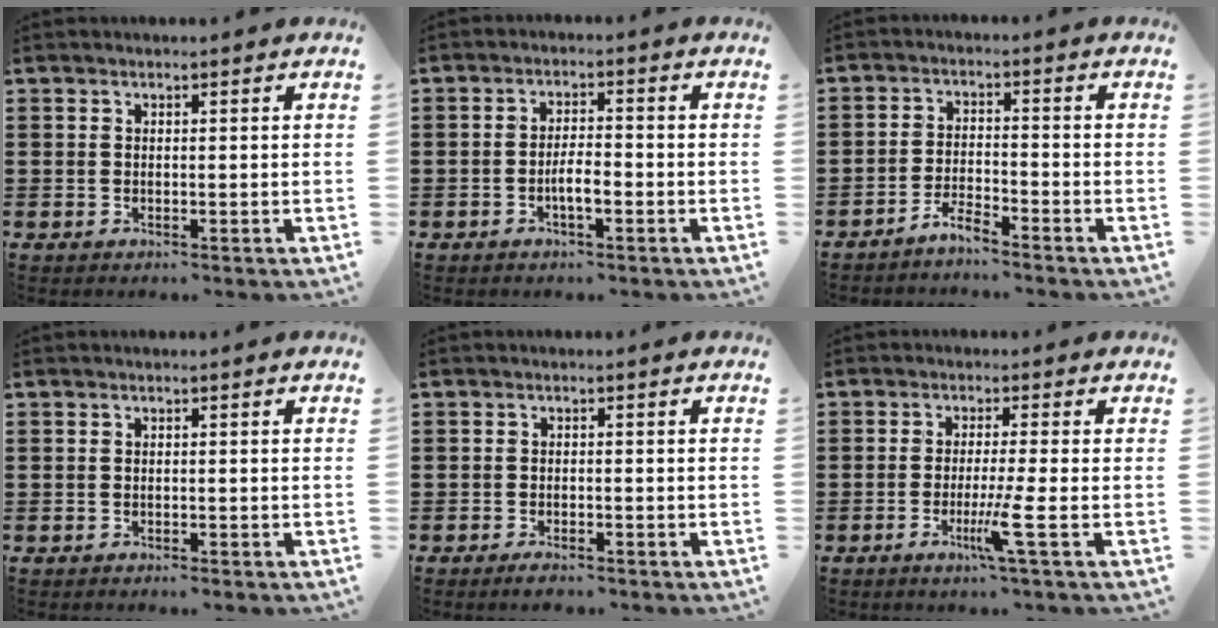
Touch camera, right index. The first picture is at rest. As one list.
[{"total": 3.4, "force": [-1.5, 0.9, 2.9], "torque": [-0.058, 0.002, -0.029]}, {"total": 3.1, "force": [-3.0, 0.0, 0.7], "torque": [-0.025, 0.003, -0.063]}, {"total": 0.6, "force": [-0.6, -0.1, 0.1], "torque": [-0.004, -0.003, -0.012]}, {"total": 1.5, "force": [-1.5, 0.2, 0.4], "torque": [-0.011, -0.001, -0.028]}, {"total": 5.8, "force": [-2.3, -0.8, 5.3], "torque": [-0.092, -0.022, -0.040]}]